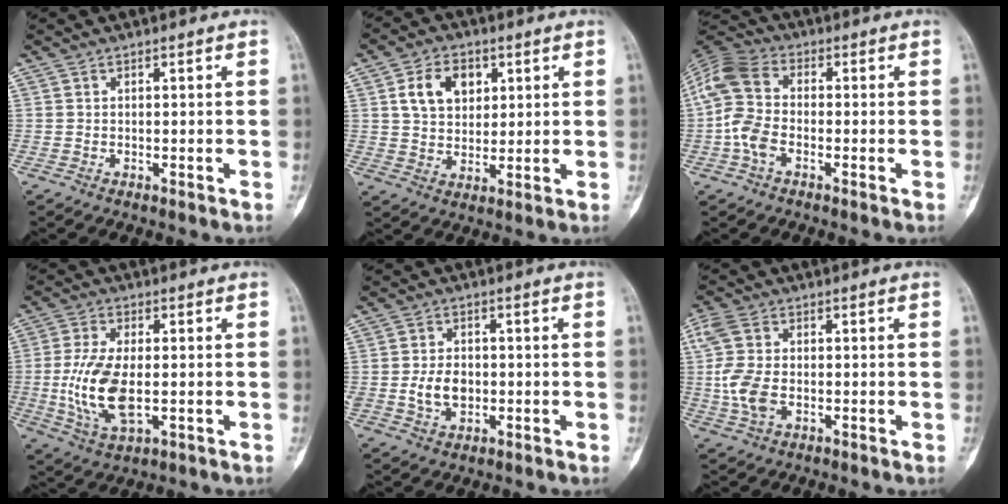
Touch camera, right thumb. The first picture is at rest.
{"total": 8.9, "force": [3.1, 6.3, 5.4], "torque": [-0.067, -0.007, 0.056]}
{"total": 9.7, "force": [-2.1, 6.1, 7.3], "torque": [-0.162, 0.022, -0.055]}
{"total": 12.3, "force": [-1.2, 6.0, 10.6], "torque": [-0.218, -0.008, -0.018]}
{"total": 6.3, "force": [-0.6, 4.5, 4.3], "torque": [-0.067, 0.000, -0.007]}
{"total": 8.2, "force": [-0.7, 5.1, 6.3], "torque": [-0.157, 0.003, -0.016]}